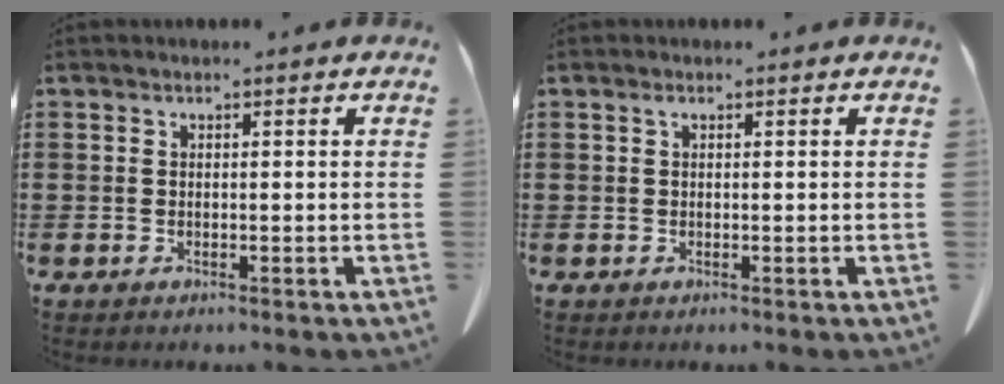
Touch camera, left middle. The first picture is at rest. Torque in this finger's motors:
{"motor_torque": [0.03, -0.02, 0.00, 0.00]}